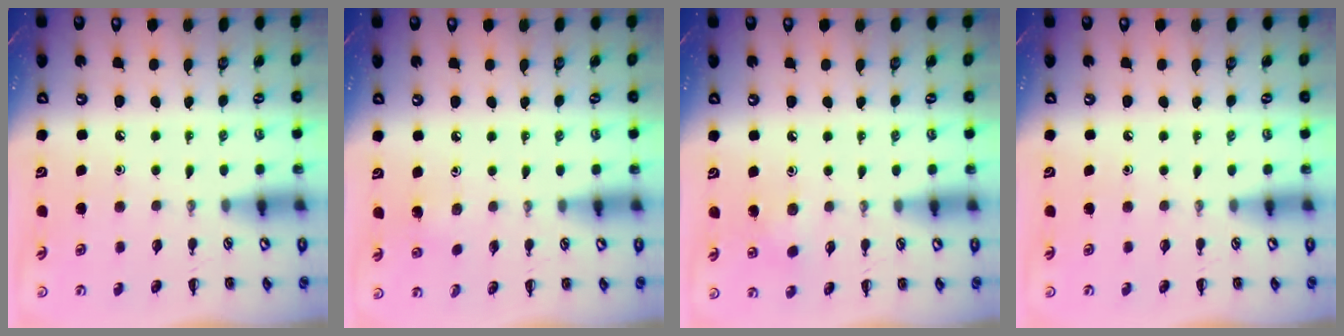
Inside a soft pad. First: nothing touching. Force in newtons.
{"total": 2.7, "press": 2.6, "slide": 1.0}
{"total": 5.8, "press": 5.6, "slide": 1.6}
{"total": 0.0}